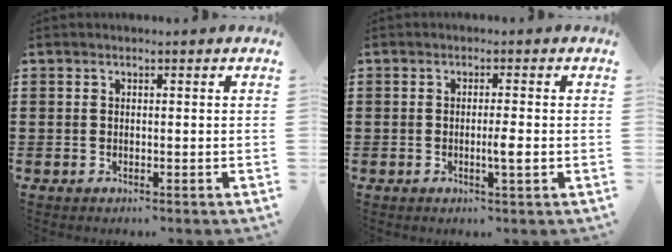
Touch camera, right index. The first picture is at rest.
{"total": 2.6, "force": [-0.7, 0.0, 2.5], "torque": [-0.049, -0.006, -0.016]}